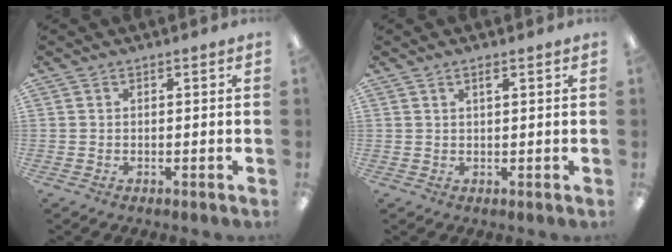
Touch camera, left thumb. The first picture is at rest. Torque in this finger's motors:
{"motor_torque": [-0.34, -0.22, -0.03, 0.03, 0.03]}